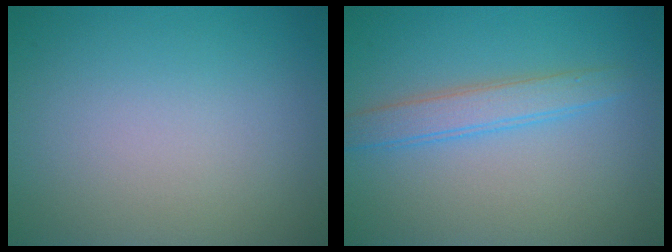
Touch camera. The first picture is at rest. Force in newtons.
{"total": 2.7, "press": 2.7, "slide": 0.1}